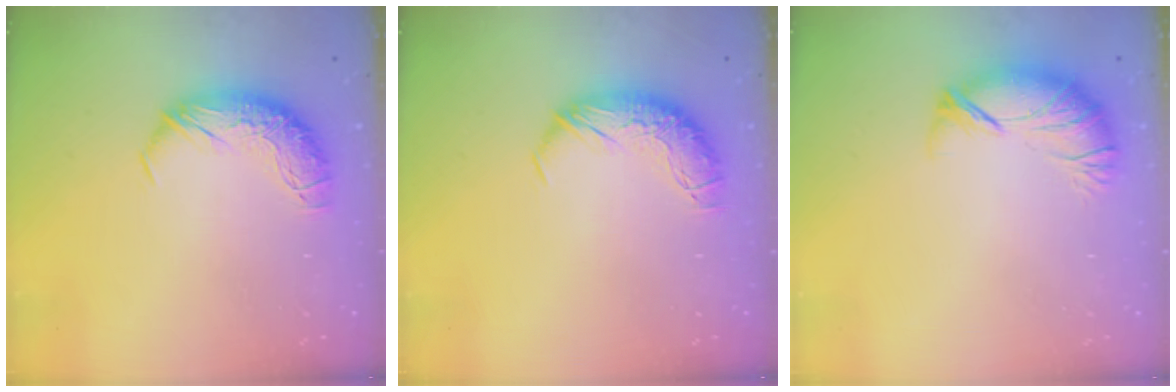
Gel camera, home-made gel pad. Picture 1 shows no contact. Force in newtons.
{"total": 0.0}
{"total": 4.0, "press": 3.4, "slide": 2.1}